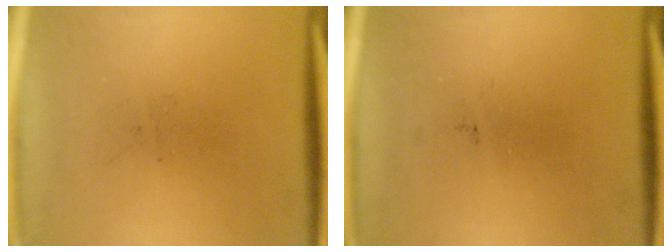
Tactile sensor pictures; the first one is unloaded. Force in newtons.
{"total": 0.0}